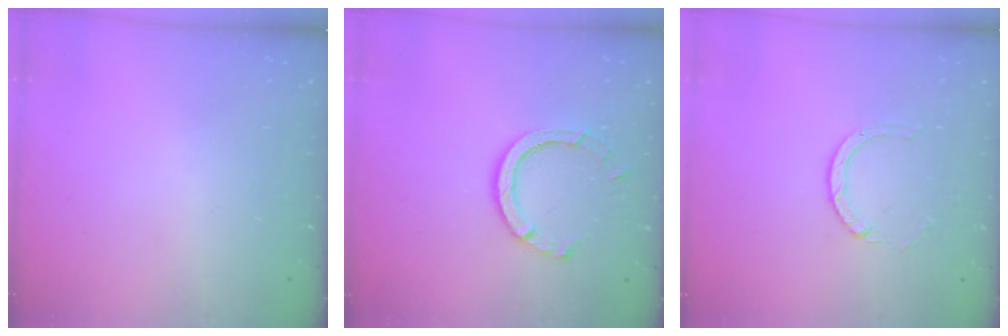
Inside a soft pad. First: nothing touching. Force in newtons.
{"total": 7.8, "press": 7.7, "slide": 0.7}
{"total": 3.8, "press": 3.7, "slide": 0.3}